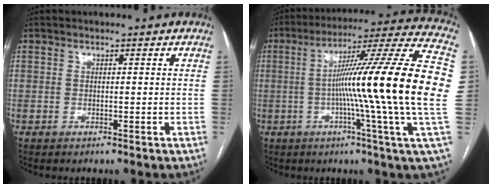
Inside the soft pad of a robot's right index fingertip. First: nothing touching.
{"total": 24.9, "force": [-0.6, -1.8, 24.8], "torque": [-0.331, 0.005, -0.034]}